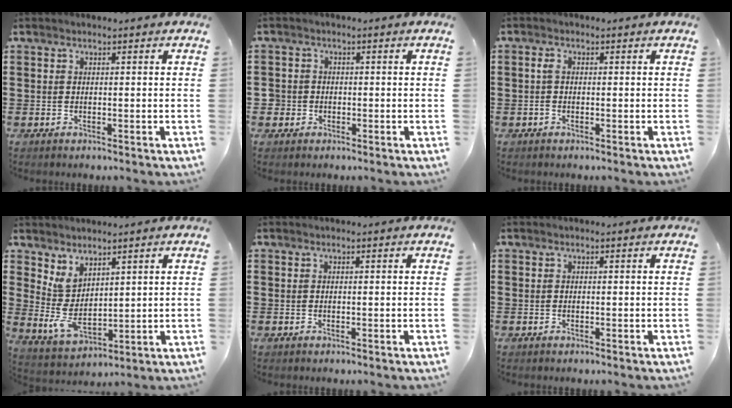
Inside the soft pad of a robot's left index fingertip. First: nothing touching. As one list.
[{"total": 1.8, "force": [-0.6, 1.7, 0.0], "torque": [-0.006, 0.002, -0.017]}, {"total": 1.3, "force": [-0.3, 0.6, 1.1], "torque": [-0.031, -0.001, -0.009]}, {"total": 5.1, "force": [2.9, 3.0, 2.8], "torque": [-0.073, -0.013, 0.057]}, {"total": 0.0}, {"total": 0.0}]